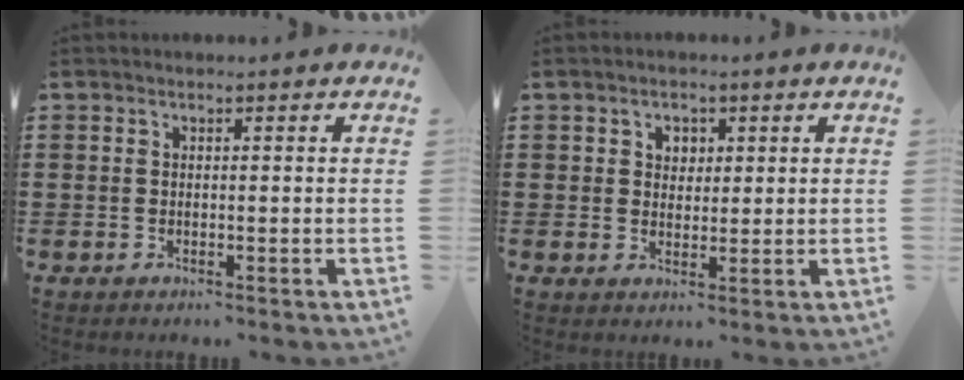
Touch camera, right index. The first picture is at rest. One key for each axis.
{"total": 2.4, "fx": 1.0, "fy": 2.1, "fz": 0.8, "tx": -0.024, "ty": 0.011, "tz": 0.016}